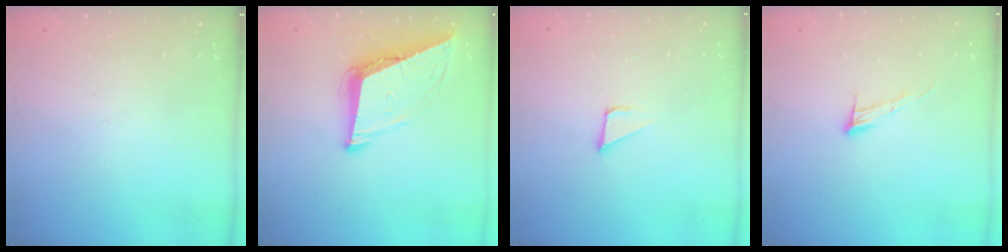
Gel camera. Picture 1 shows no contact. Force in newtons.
{"total": 9.3, "press": 8.7, "slide": 3.2}
{"total": 2.1, "press": 2.1, "slide": 0.1}
{"total": 6.7, "press": 6.7, "slide": 0.4}